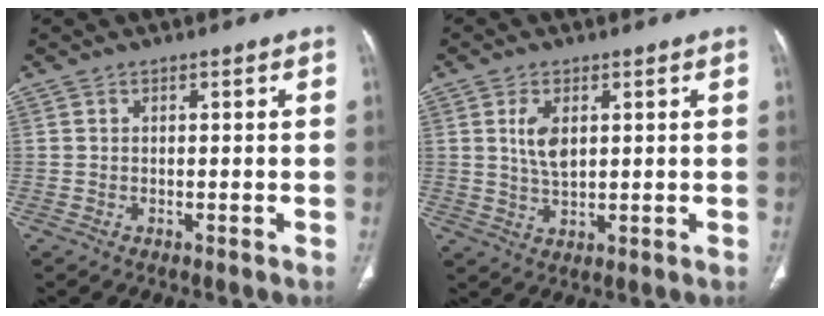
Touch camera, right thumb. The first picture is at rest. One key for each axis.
{"total": 5.2, "fx": 1.5, "fy": 2.8, "fz": 4.1, "tx": -0.077, "ty": -0.009, "tz": 0.034}